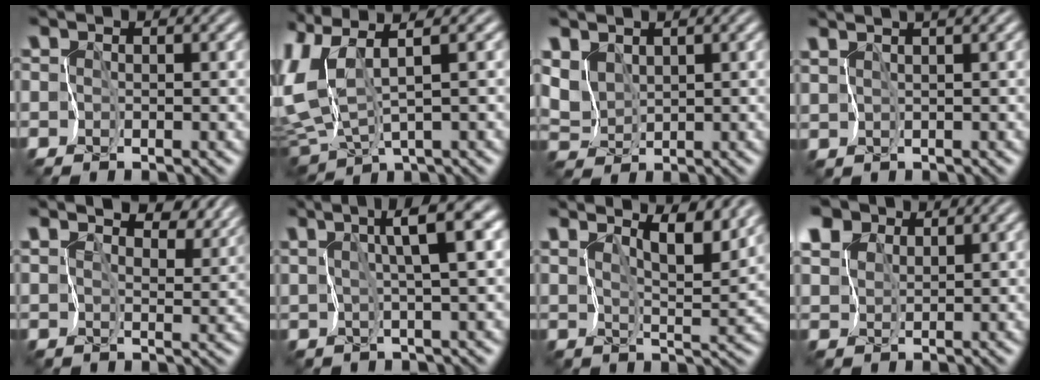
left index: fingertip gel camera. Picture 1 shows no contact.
{"total": 6.6, "force": [1.0, 2.7, 6.0], "torque": [-0.157, 0.001, 0.022]}
{"total": 2.0, "force": [1.6, 1.2, 0.5], "torque": [-0.026, 0.002, 0.032]}
{"total": 2.7, "force": [2.3, -0.4, 1.5], "torque": [-0.033, 0.012, 0.041]}
{"total": 8.9, "force": [7.3, 3.3, 3.9], "torque": [-0.069, 0.000, 0.104]}
{"total": 5.5, "force": [2.3, 0.6, 4.9], "torque": [-0.084, 0.010, 0.039]}
{"total": 6.1, "force": [4.9, 1.1, 3.5], "torque": [-0.042, 0.002, 0.067]}
{"total": 5.7, "force": [4.2, 3.4, 1.8], "torque": [-0.082, 0.015, 0.073]}